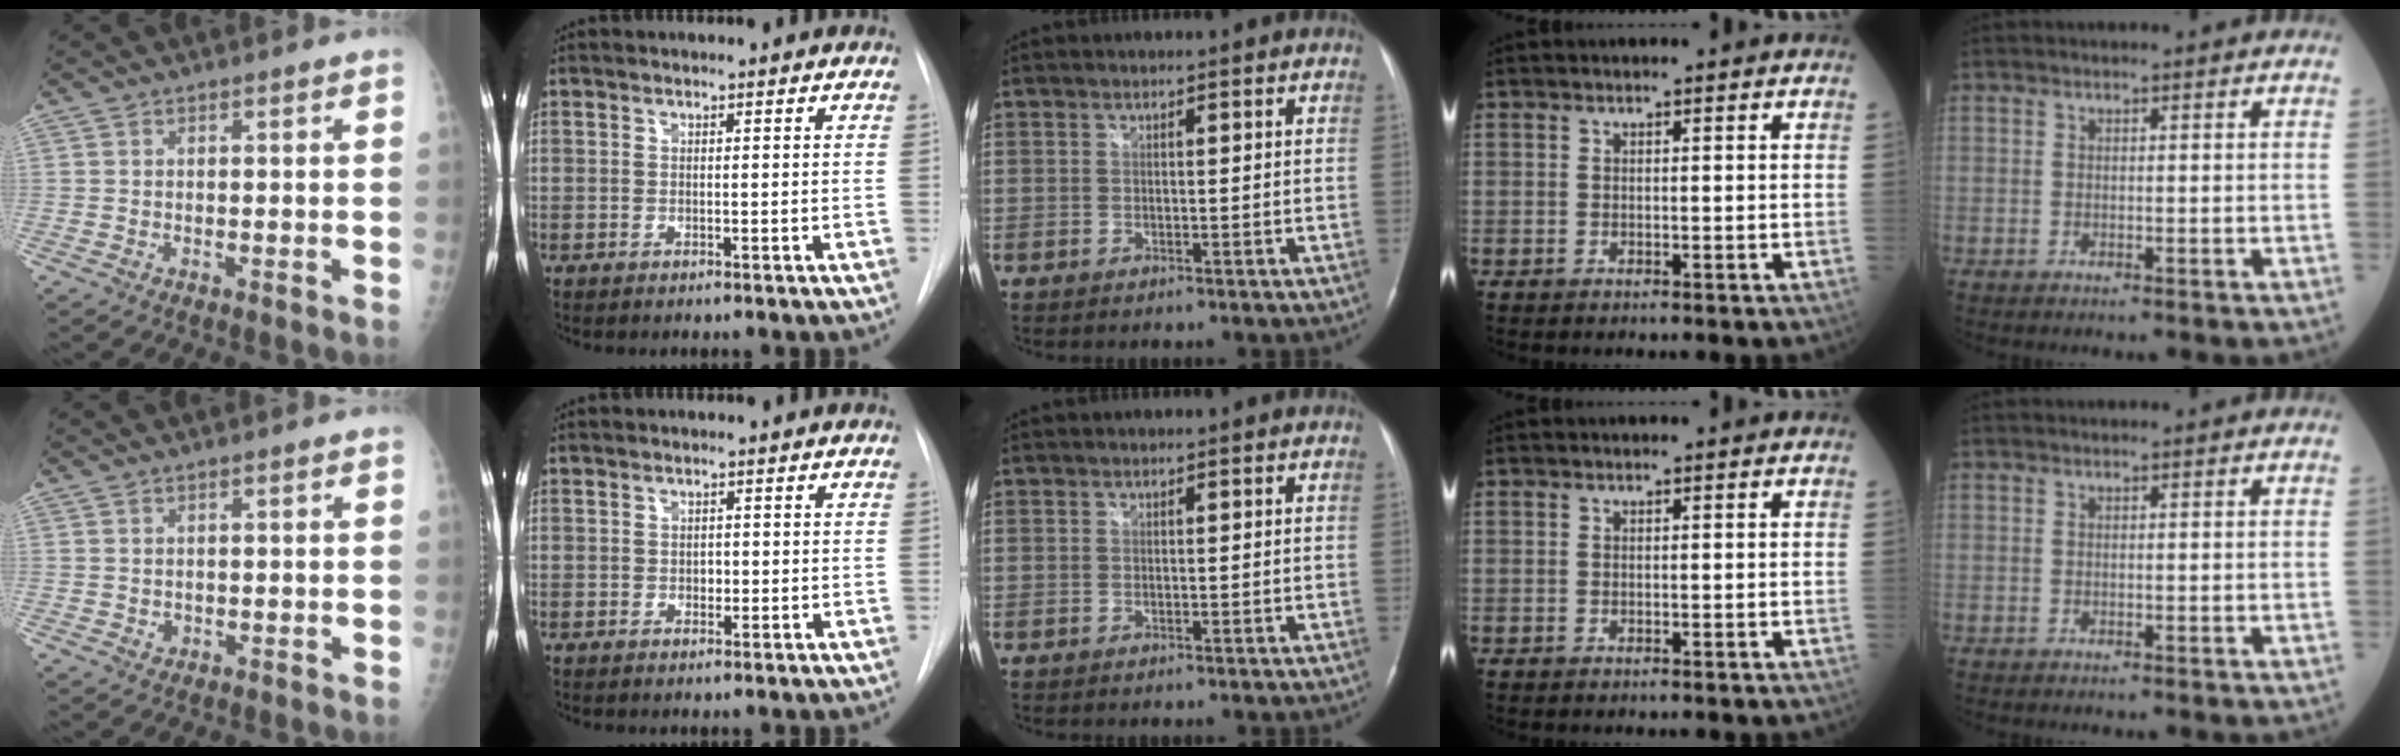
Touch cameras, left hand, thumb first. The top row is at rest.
{"thumb": {"total": 0.5, "force": [-0.2, 0.4, 0.4], "torque": [-0.005, 0.001, -0.003]}}